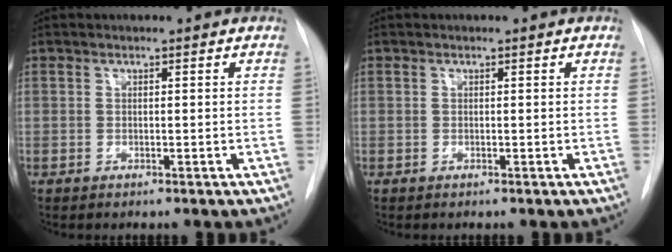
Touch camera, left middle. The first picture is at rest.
{"total": 0.0}